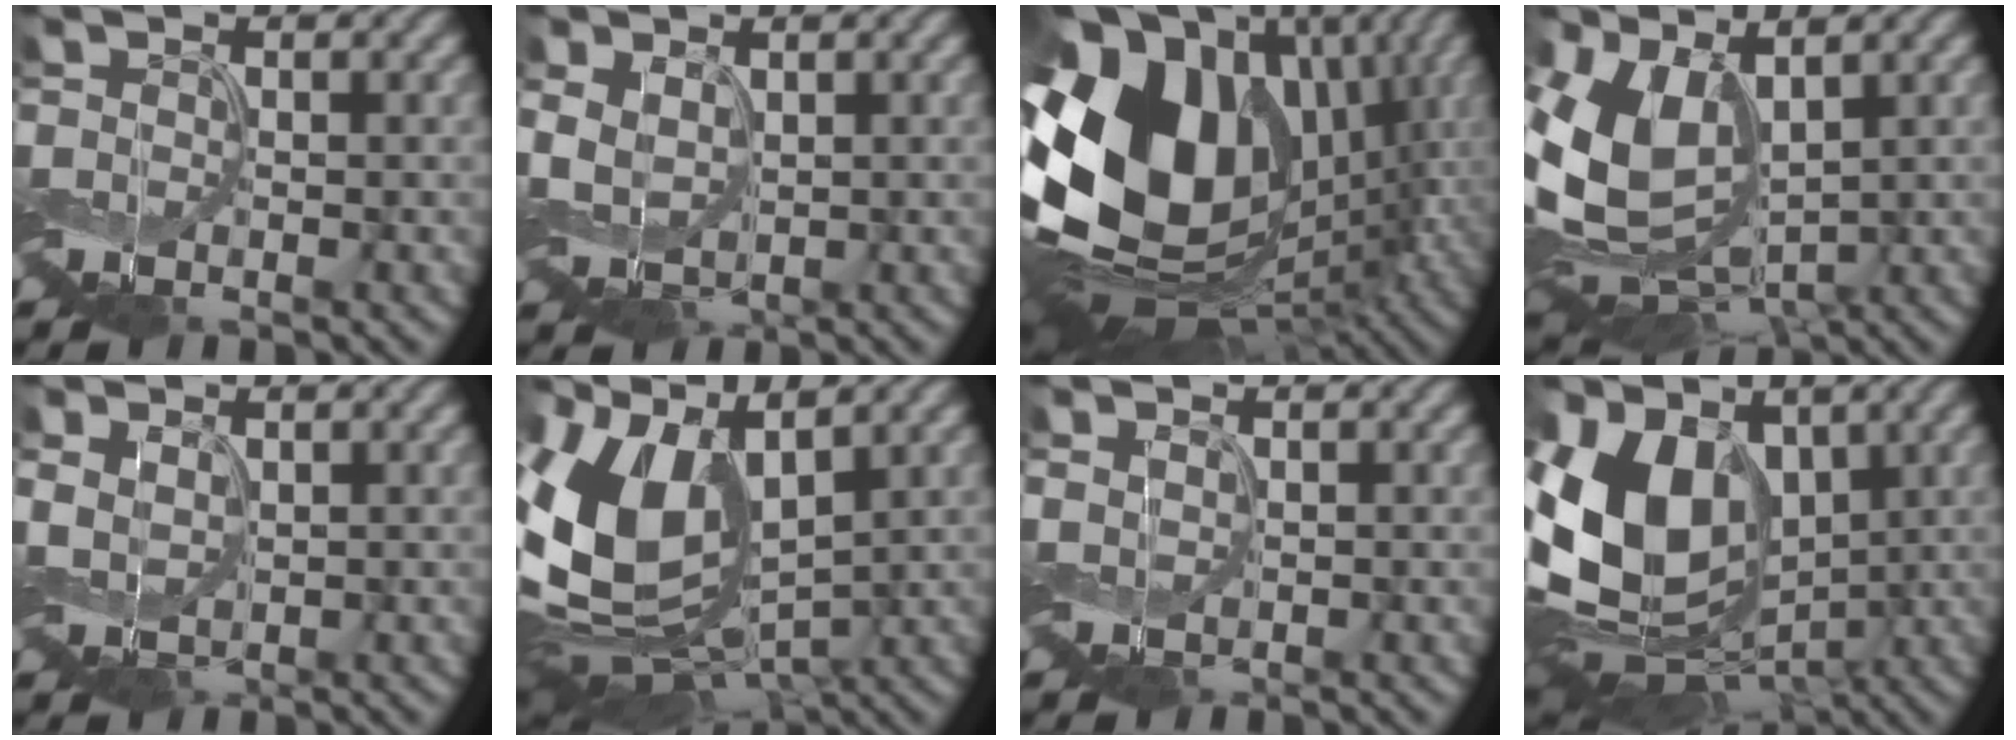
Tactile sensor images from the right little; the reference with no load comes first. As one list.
[{"total": 2.6, "force": [0.3, 1.9, 1.7], "torque": [-0.049, 0.000, 0.006]}, {"total": 18.4, "force": [-0.2, 13.5, 12.4], "torque": [-0.224, 0.000, 0.004]}, {"total": 9.6, "force": [1.7, 6.3, 7.1], "torque": [-0.165, -0.017, 0.040]}, {"total": 1.6, "force": [0.4, 1.2, 0.9], "torque": [-0.030, 0.000, 0.010]}, {"total": 13.2, "force": [1.4, 7.8, 10.5], "torque": [-0.238, 0.003, 0.022]}, {"total": 0.6, "force": [0.3, 0.5, 0.2], "torque": [-0.011, -0.002, 0.007]}, {"total": 13.4, "force": [0.9, 9.6, 9.3], "torque": [-0.205, 0.011, -0.005]}]